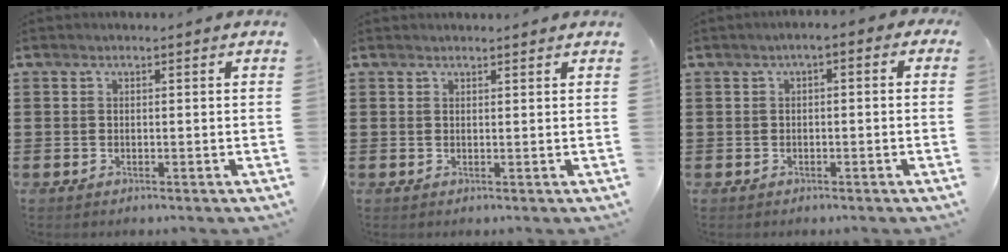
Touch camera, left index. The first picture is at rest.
{"total": 0.9, "force": [0.9, 0.1, 0.1], "torque": [-0.004, 0.000, 0.017]}
{"total": 1.8, "force": [-1.2, 0.7, 1.2], "torque": [-0.023, 0.005, -0.026]}